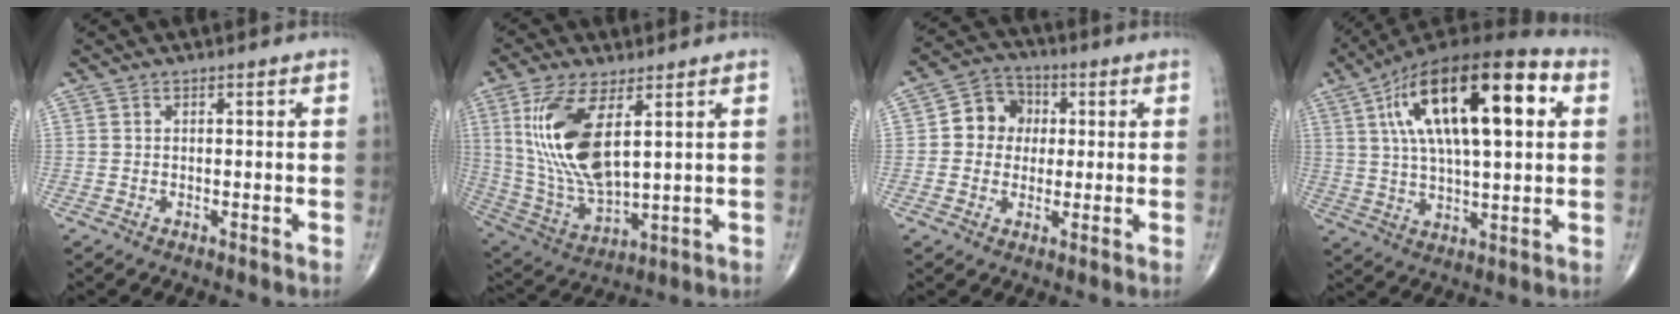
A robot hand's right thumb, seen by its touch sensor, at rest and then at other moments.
{"total": 17.0, "force": [5.0, 7.1, 14.6], "torque": [-0.302, -0.026, 0.111]}
{"total": 8.2, "force": [0.9, 7.3, 3.8], "torque": [-0.029, 0.014, 0.003]}
{"total": 25.1, "force": [7.4, 9.5, 22.0], "torque": [-0.374, 0.017, 0.114]}